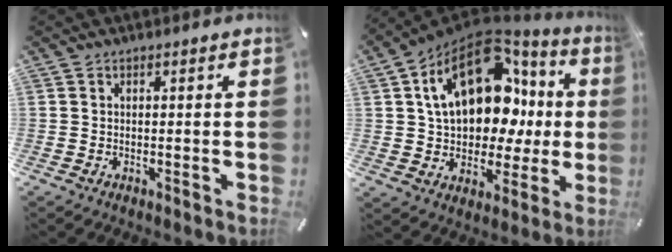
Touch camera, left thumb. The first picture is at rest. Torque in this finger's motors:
{"motor_torque": [2.49, 2.51, 1.74, -1.03, 0.67]}